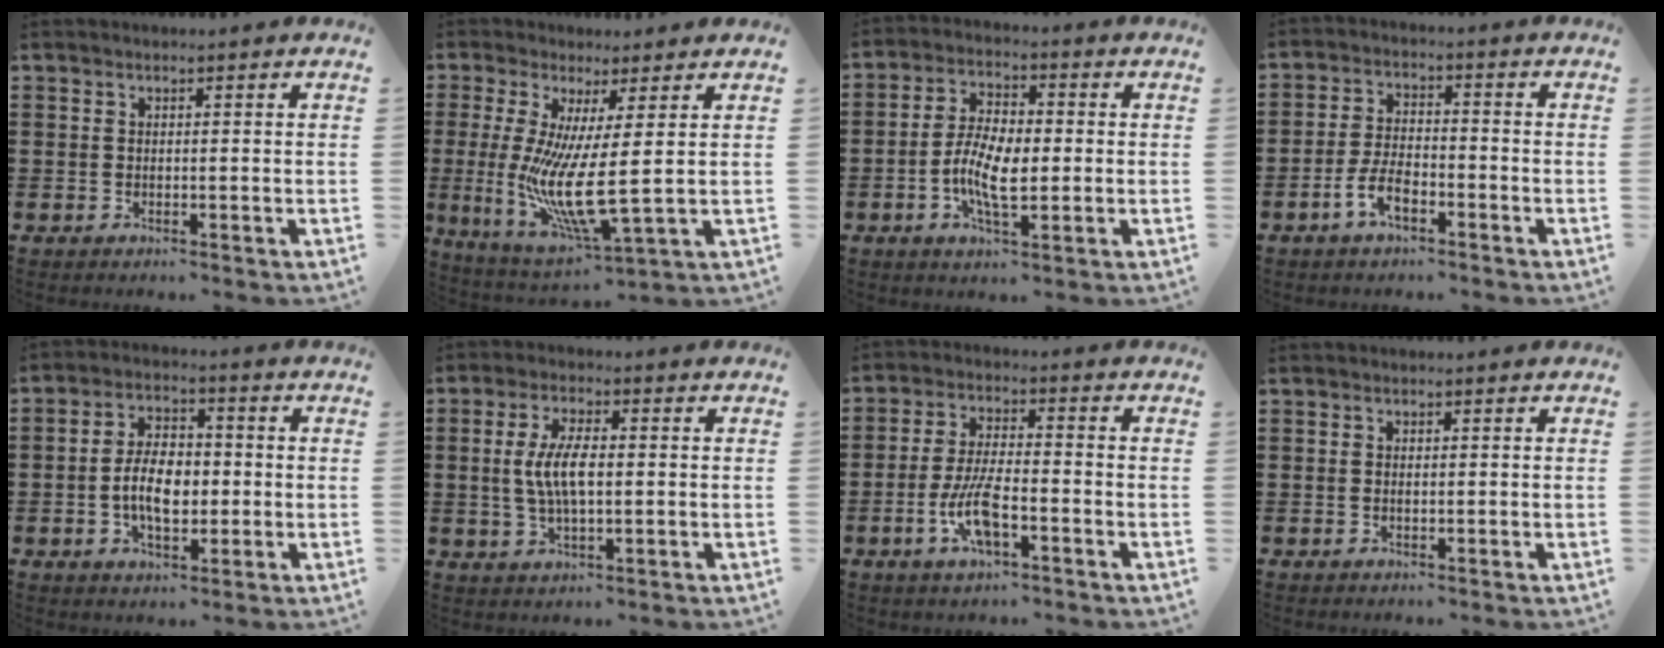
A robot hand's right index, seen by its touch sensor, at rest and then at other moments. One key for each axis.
{"total": 9.6, "fx": 1.1, "fy": 1.3, "fz": 9.5, "tx": -0.192, "ty": -0.027, "tz": 0.021}
{"total": 7.7, "fx": -1.4, "fy": 3.2, "fz": 6.8, "tx": -0.146, "ty": 0.001, "tz": -0.030}
{"total": 5.0, "fx": -2.8, "fy": 2.1, "fz": 3.6, "tx": -0.088, "ty": 0.001, "tz": -0.058}
{"total": 7.0, "fx": -0.9, "fy": 4.0, "fz": 5.7, "tx": -0.110, "ty": 0.004, "tz": -0.021}
{"total": 6.7, "fx": 0.1, "fy": 2.5, "fz": 6.2, "tx": -0.138, "ty": -0.001, "tz": -0.006}
{"total": 7.9, "fx": -3.0, "fy": 2.6, "fz": 6.9, "tx": -0.151, "ty": -0.011, "tz": -0.057}
{"total": 0.5, "fx": 0.0, "fy": 0.2, "fz": 0.5, "tx": -0.011, "ty": -0.001, "tz": 0.000}